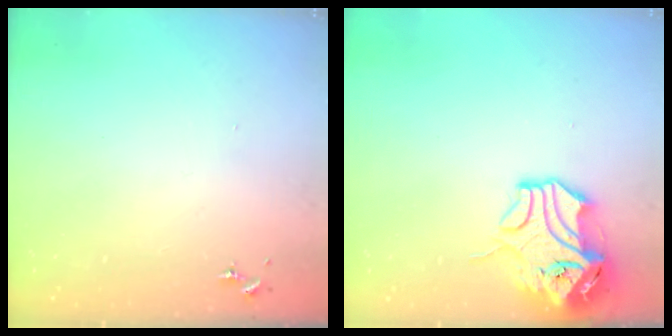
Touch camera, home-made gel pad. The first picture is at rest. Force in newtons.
{"total": 12.0, "press": 11.9, "slide": 1.6}